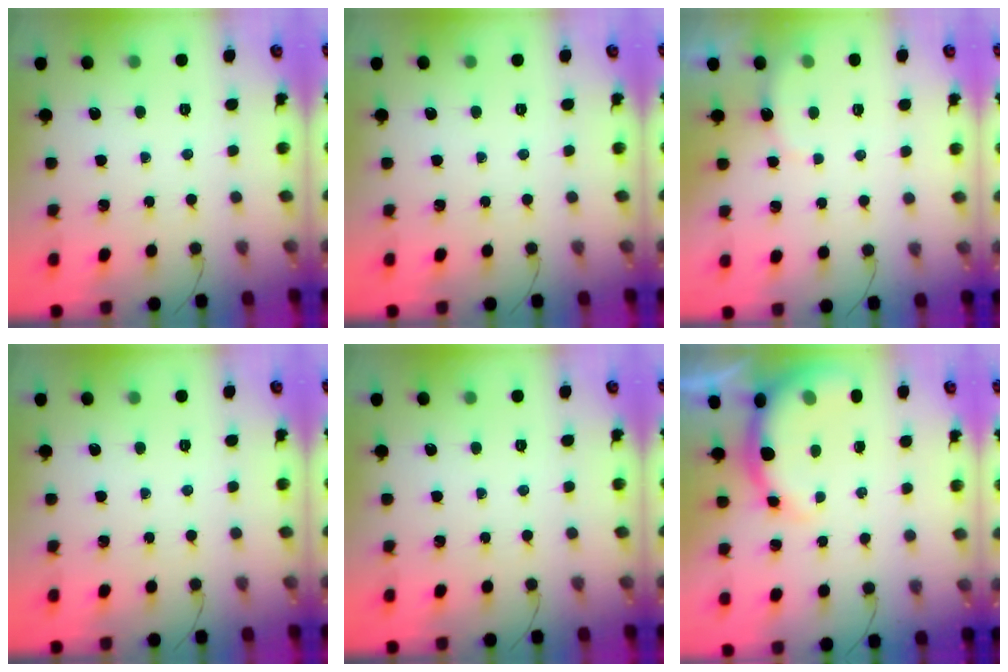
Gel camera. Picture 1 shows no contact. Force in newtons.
{"total": 0.0}
{"total": 3.0, "press": 2.9, "slide": 0.8}
{"total": 0.0}
{"total": 0.0}
{"total": 6.5, "press": 6.4, "slide": 1.2}